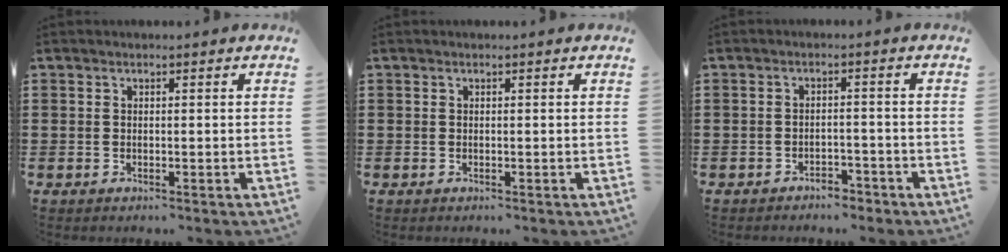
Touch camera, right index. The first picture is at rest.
{"total": 0.0}
{"total": 2.4, "force": [-2.3, 0.6, 0.2], "torque": [-0.011, 0.001, -0.049]}